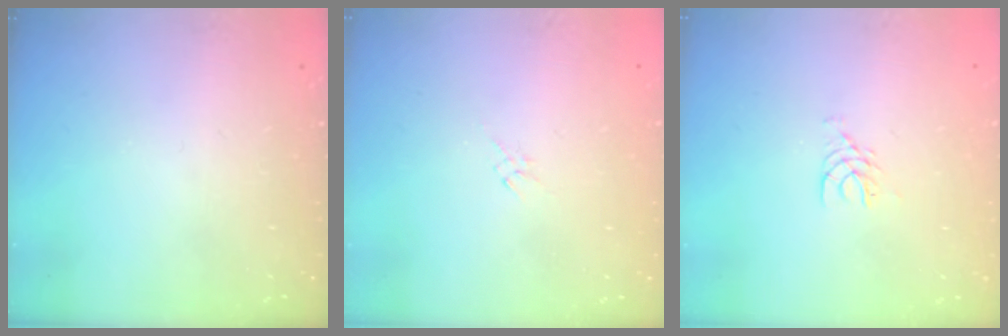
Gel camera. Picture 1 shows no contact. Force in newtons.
{"total": 3.1, "press": 3.0, "slide": 0.7}
{"total": 4.7, "press": 4.7, "slide": 0.5}